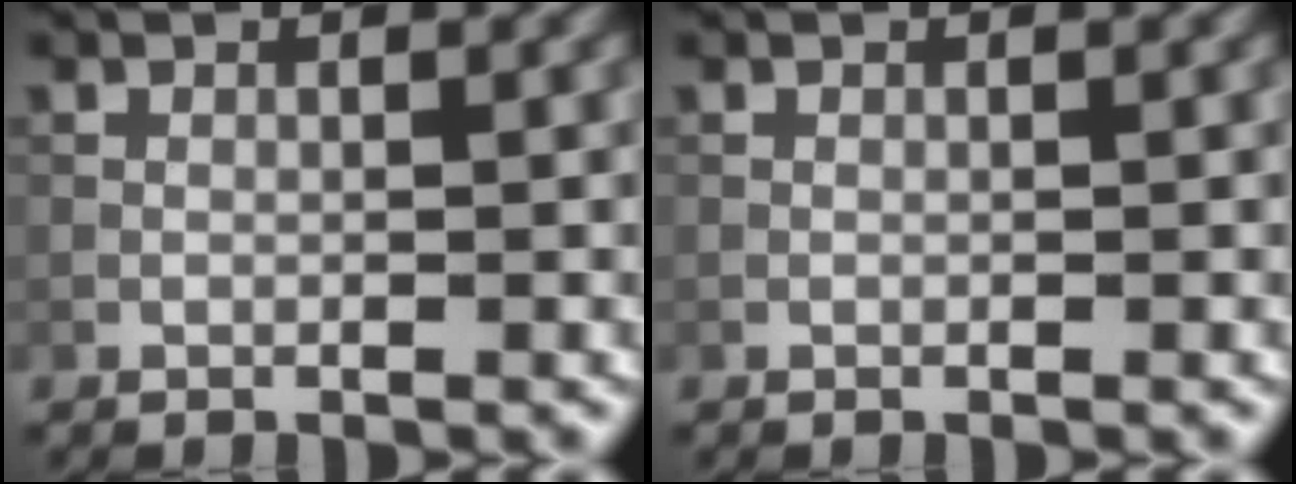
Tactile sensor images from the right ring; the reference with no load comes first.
{"total": 0.0}